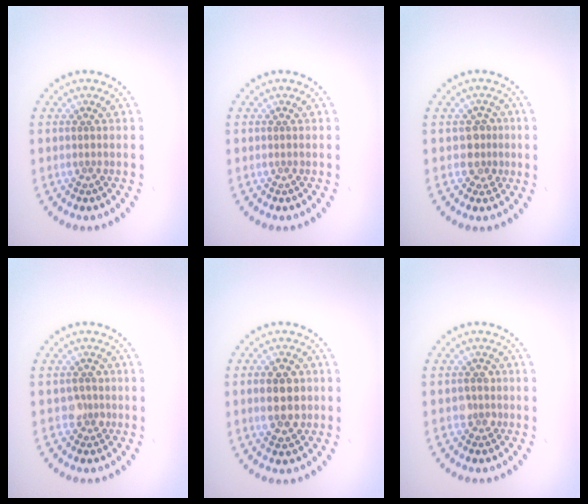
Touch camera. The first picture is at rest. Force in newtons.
{"total": 0.0}
{"total": 2.1, "press": 1.7, "slide": 1.2}
{"total": 1.7, "press": 1.4, "slide": 0.9}
{"total": 4.5, "press": 4.5, "slide": 0.1}
{"total": 1.6, "press": 1.5, "slide": 0.7}